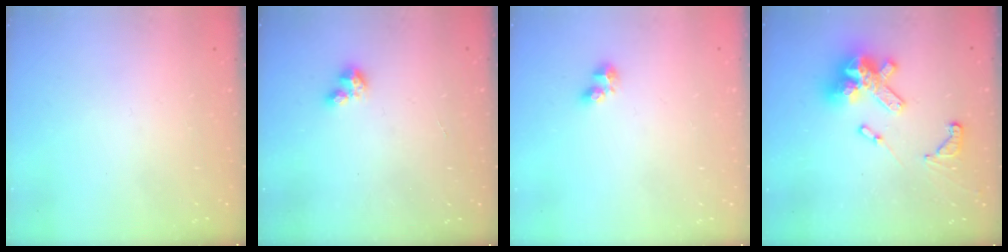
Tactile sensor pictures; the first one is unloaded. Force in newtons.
{"total": 2.6, "press": 2.6, "slide": 0.2}
{"total": 1.6, "press": 1.5, "slide": 0.6}
{"total": 17.1, "press": 17.0, "slide": 1.0}